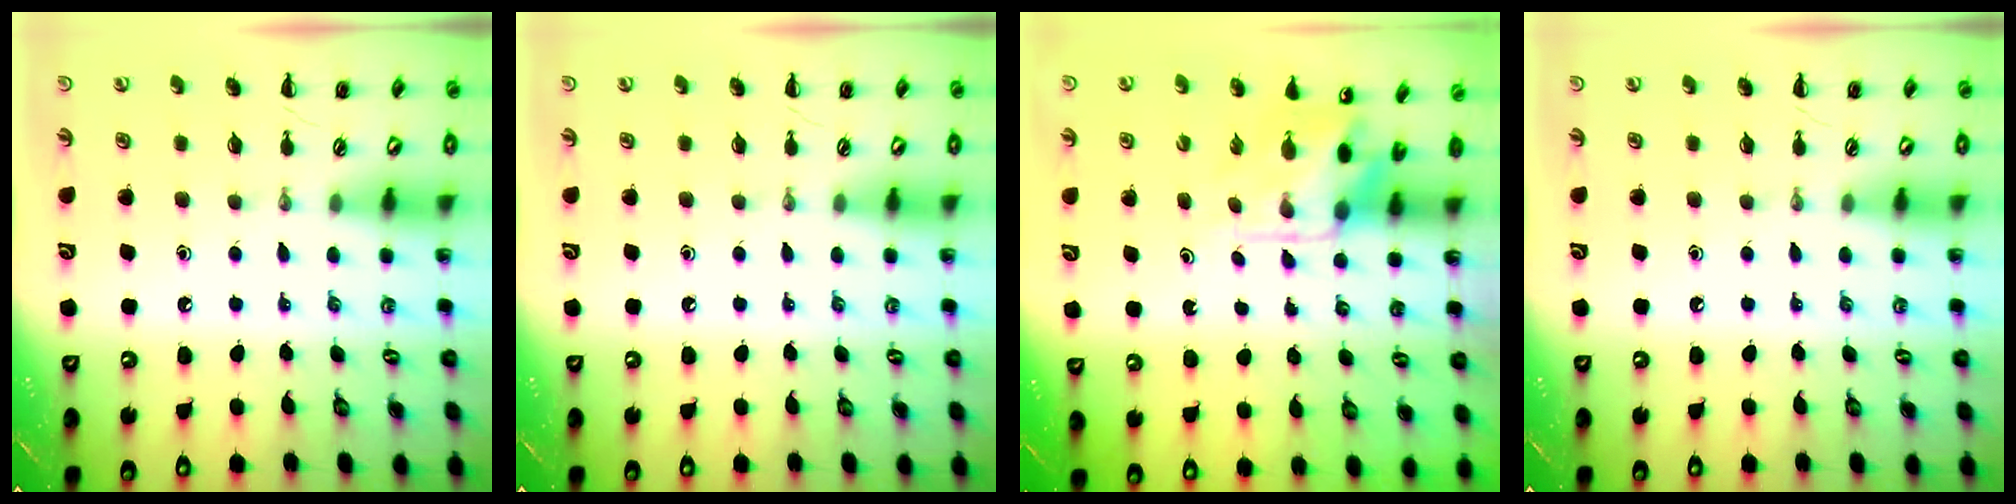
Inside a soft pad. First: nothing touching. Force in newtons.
{"total": 0.0}
{"total": 4.2, "press": 4.2, "slide": 0.6}
{"total": 0.0}